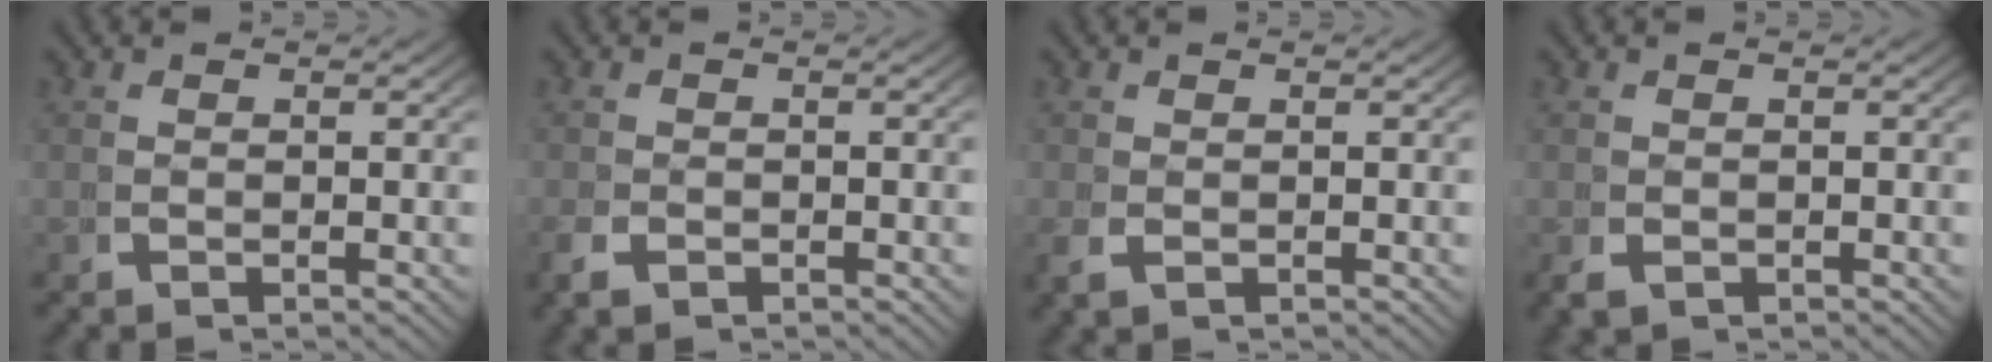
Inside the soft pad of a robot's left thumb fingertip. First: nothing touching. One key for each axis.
{"total": 1.5, "fx": -0.9, "fy": 1.0, "fz": 0.7, "tx": -0.016, "ty": -0.006, "tz": -0.015}
{"total": 0.9, "fx": -0.2, "fy": 0.6, "fz": 0.7, "tx": -0.020, "ty": -0.006, "tz": 0.003}
{"total": 1.2, "fx": -0.5, "fy": 0.9, "fz": 0.6, "tx": -0.011, "ty": -0.007, "tz": -0.005}